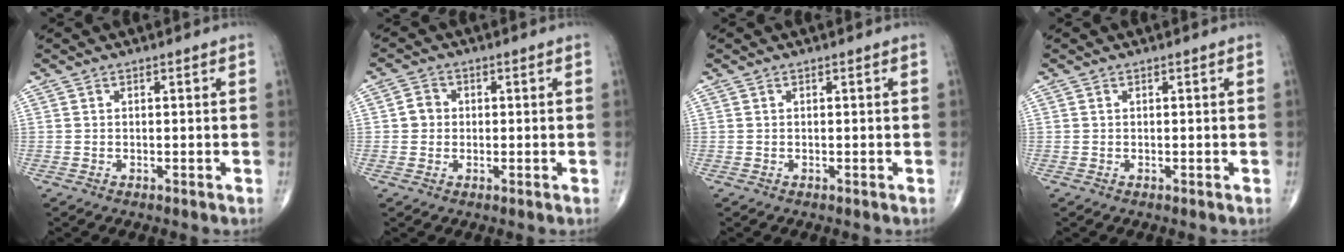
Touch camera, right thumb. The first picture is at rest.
{"total": 2.9, "force": [0.0, 2.7, 1.1], "torque": [-0.003, 0.005, -0.005]}
{"total": 0.0}
{"total": 0.0}